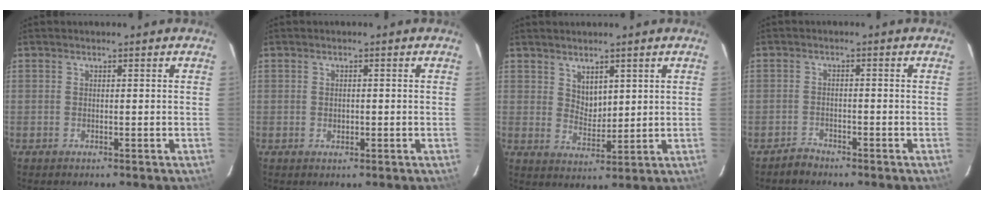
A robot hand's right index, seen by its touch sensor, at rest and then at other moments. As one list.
[{"total": 1.2, "force": [-0.2, 0.9, 0.7], "torque": [-0.011, 0.003, -0.003]}, {"total": 4.4, "force": [2.8, 2.5, 2.1], "torque": [-0.028, -0.001, 0.055]}, {"total": 2.2, "force": [-2.0, 1.0, -0.1], "torque": [-0.001, 0.007, -0.038]}]